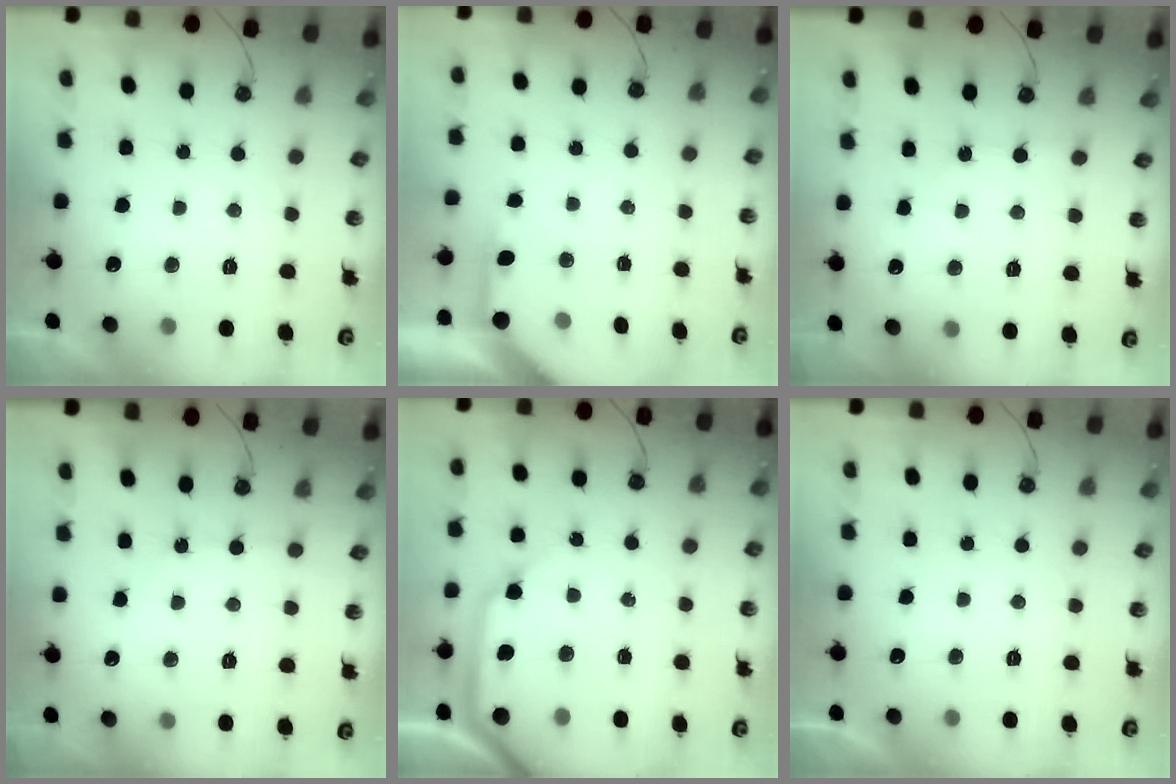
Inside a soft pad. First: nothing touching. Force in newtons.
{"total": 3.9, "press": 3.8, "slide": 0.4}
{"total": 3.0, "press": 2.9, "slide": 0.5}
{"total": 2.6, "press": 2.6, "slide": 0.3}
{"total": 12.1, "press": 12.0, "slide": 1.7}
{"total": 0.0}